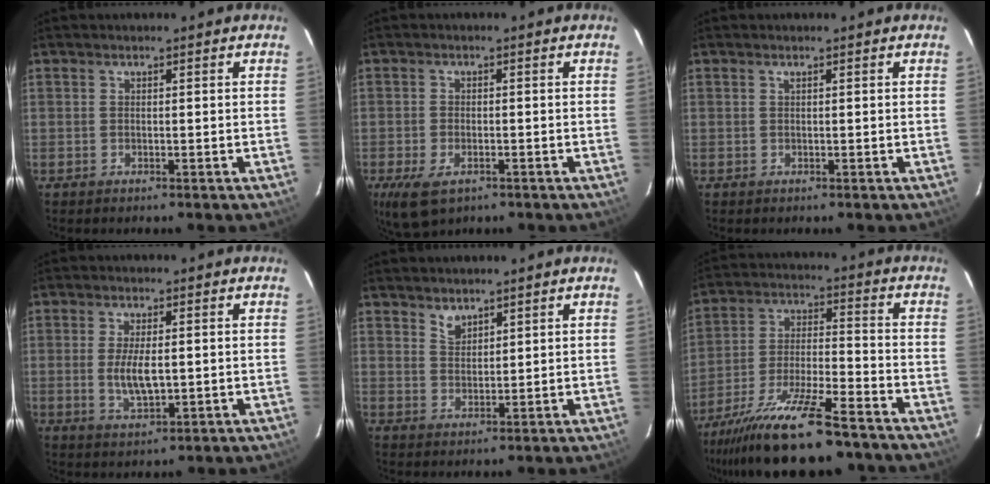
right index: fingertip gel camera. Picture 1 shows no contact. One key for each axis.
{"total": 6.4, "fx": -3.4, "fy": 3.5, "fz": 4.2, "tx": -0.098, "ty": -0.022, "tz": -0.060}
{"total": 0.0}
{"total": 5.8, "fx": -0.3, "fy": 2.3, "fz": 5.4, "tx": -0.105, "ty": -0.009, "tz": -0.001}
{"total": 2.8, "fx": 2.4, "fy": 1.2, "fz": 0.7, "tx": -0.010, "ty": 0.001, "tz": 0.044}
{"total": 19.8, "fx": -15.9, "fy": 3.5, "fz": 11.3, "tx": -0.228, "ty": -0.040, "tz": -0.266}